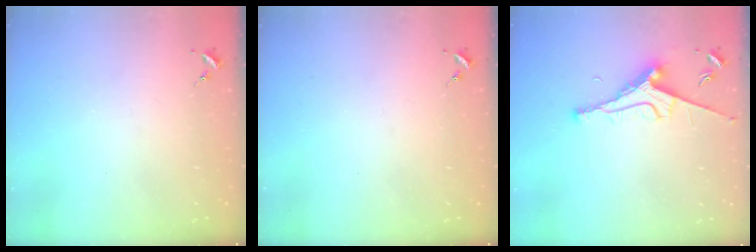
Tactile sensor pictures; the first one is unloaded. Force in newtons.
{"total": 0.0}
{"total": 9.5, "press": 9.4, "slide": 1.2}